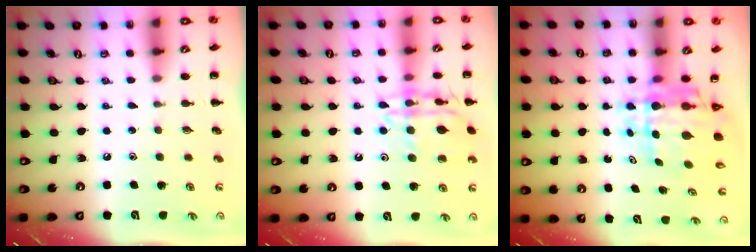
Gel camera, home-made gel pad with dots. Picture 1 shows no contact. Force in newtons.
{"total": 14.2, "press": 14.1, "slide": 1.2}
{"total": 8.4, "press": 8.0, "slide": 2.7}